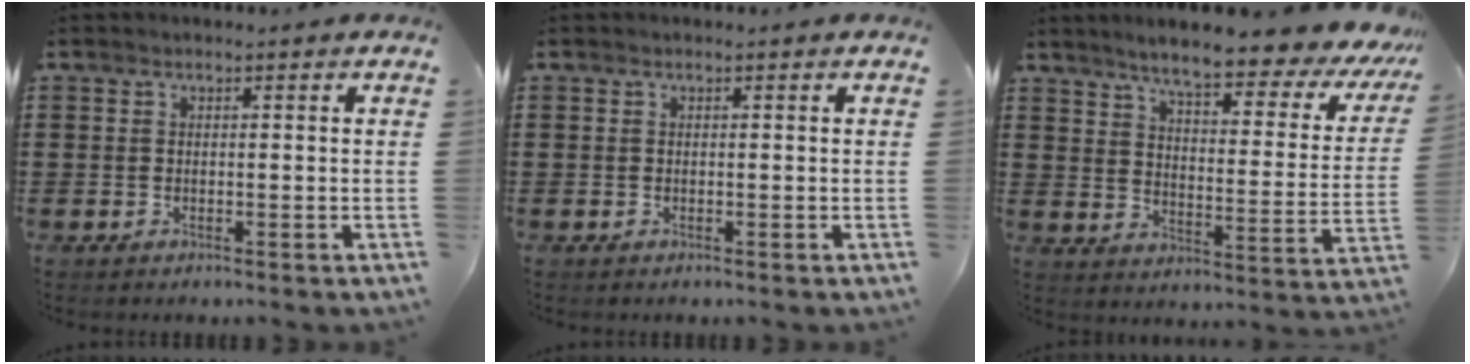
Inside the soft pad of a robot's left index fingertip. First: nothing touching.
{"total": 0.0}
{"total": 7.2, "force": [6.1, 0.1, 3.9], "torque": [-0.087, -0.044, 0.094]}